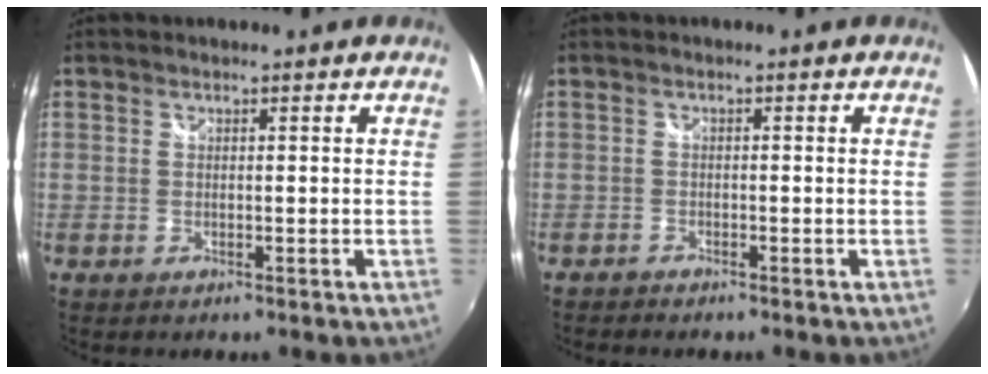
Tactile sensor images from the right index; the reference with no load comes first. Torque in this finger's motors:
{"motor_torque": [-0.03, -0.10, 0.12, 0.01]}